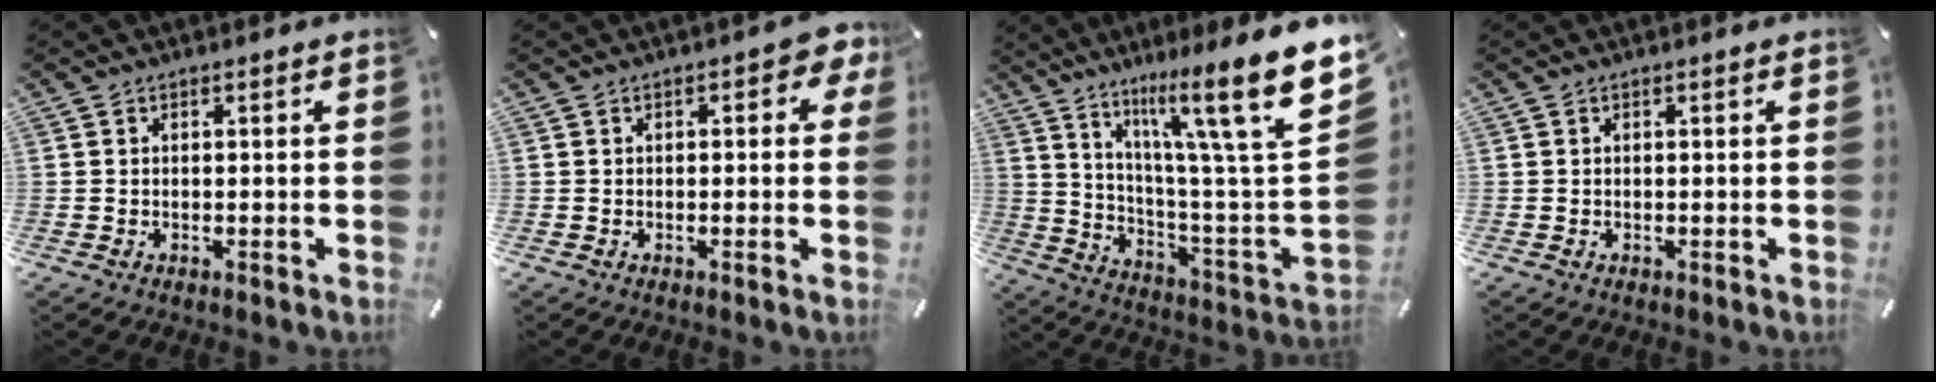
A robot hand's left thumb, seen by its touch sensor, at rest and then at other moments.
{"total": 3.0, "force": [0.4, 1.7, 2.5], "torque": [-0.033, 0.003, 0.003]}
{"total": 20.4, "force": [12.5, 3.2, 15.8], "torque": [-0.232, -0.096, 0.188]}
{"total": 0.0}